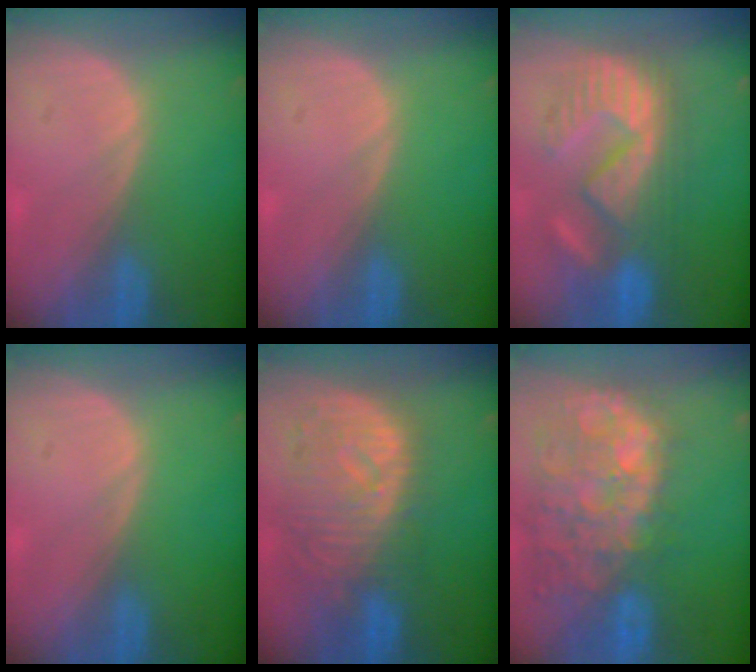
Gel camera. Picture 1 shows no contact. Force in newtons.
{"total": 0.0}
{"total": 10.3, "press": 10.2, "slide": 1.7}
{"total": 0.0}
{"total": 11.1, "press": 9.7, "slide": 5.3}
{"total": 14.2, "press": 11.6, "slide": 8.1}